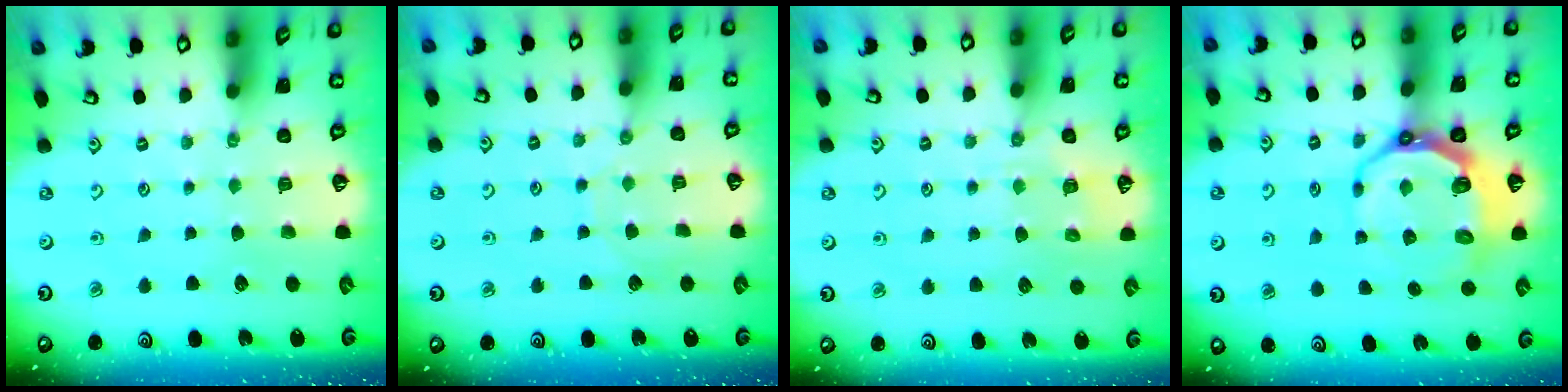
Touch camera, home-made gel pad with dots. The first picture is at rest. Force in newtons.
{"total": 5.3, "press": 5.3, "slide": 0.6}
{"total": 5.3, "press": 5.2, "slide": 0.8}
{"total": 10.0, "press": 9.1, "slide": 4.2}